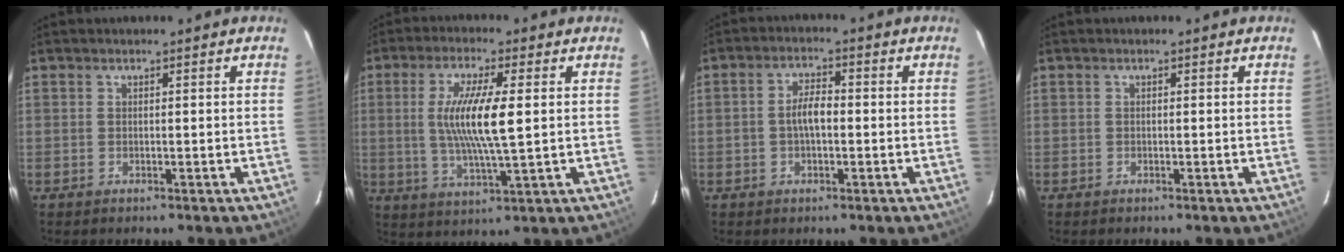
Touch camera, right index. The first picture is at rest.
{"total": 10.9, "force": [1.0, 1.5, 10.8], "torque": [-0.208, -0.005, 0.020]}
{"total": 4.3, "force": [-0.6, 2.1, 3.7], "torque": [-0.072, 0.010, -0.008]}
{"total": 0.0}